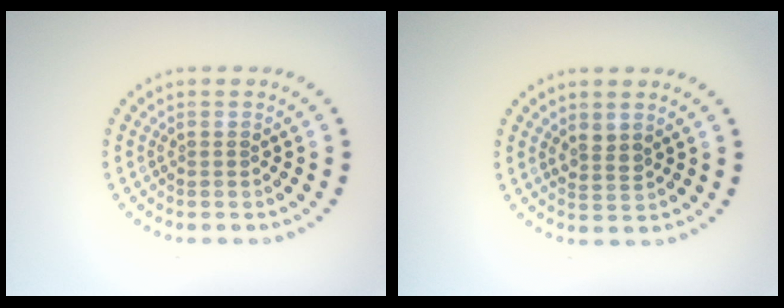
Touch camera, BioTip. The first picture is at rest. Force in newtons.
{"total": 1.5, "press": 1.3, "slide": 0.8}